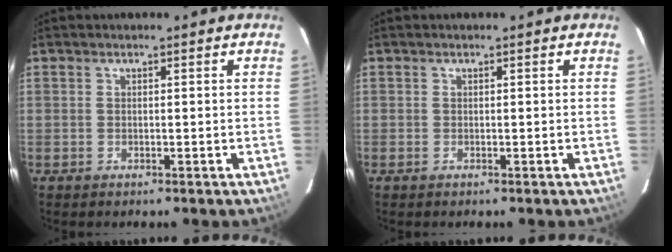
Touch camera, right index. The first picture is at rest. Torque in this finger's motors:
{"motor_torque": [-0.30, -0.26, -0.18, -0.06]}